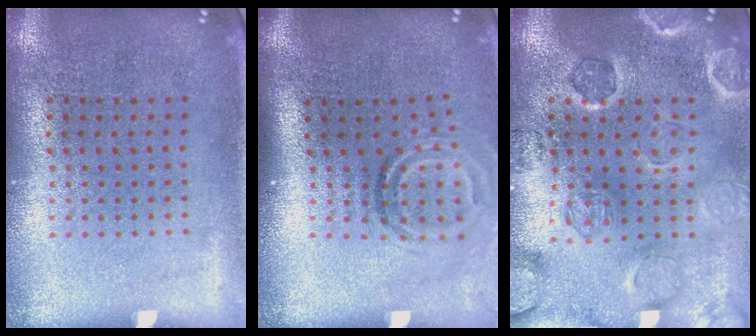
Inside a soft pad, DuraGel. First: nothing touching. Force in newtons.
{"total": 1.9, "press": 1.2, "slide": 1.4}
{"total": 1.4, "press": 1.4, "slide": 0.2}